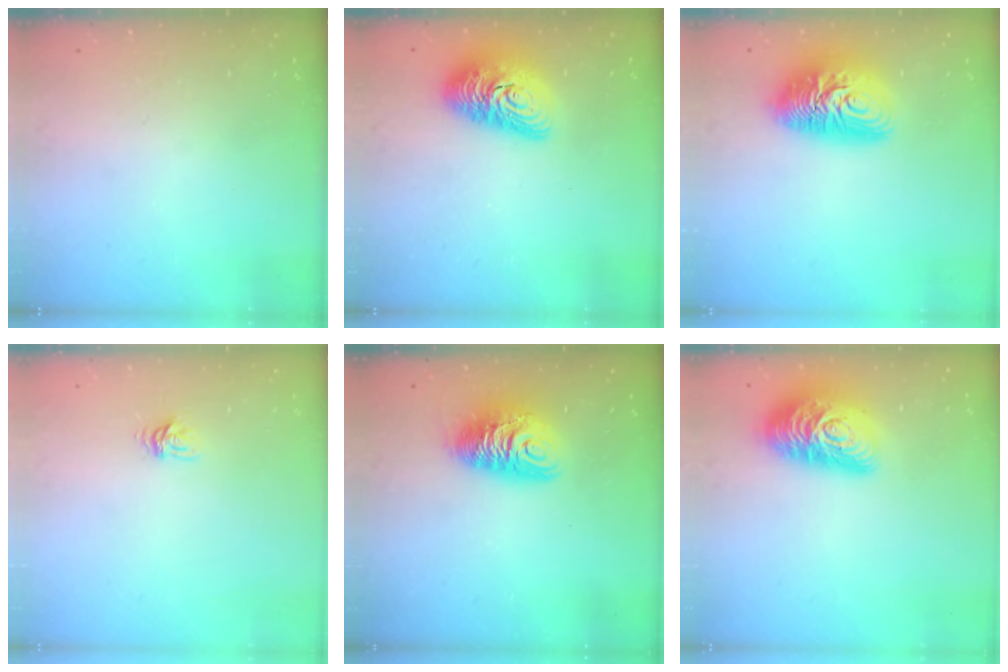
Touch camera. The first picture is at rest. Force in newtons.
{"total": 13.9, "press": 13.9, "slide": 1.0}
{"total": 13.2, "press": 13.2, "slide": 1.0}
{"total": 3.8, "press": 3.8, "slide": 0.5}
{"total": 9.5, "press": 9.5, "slide": 1.0}
{"total": 17.2, "press": 17.2, "slide": 0.8}